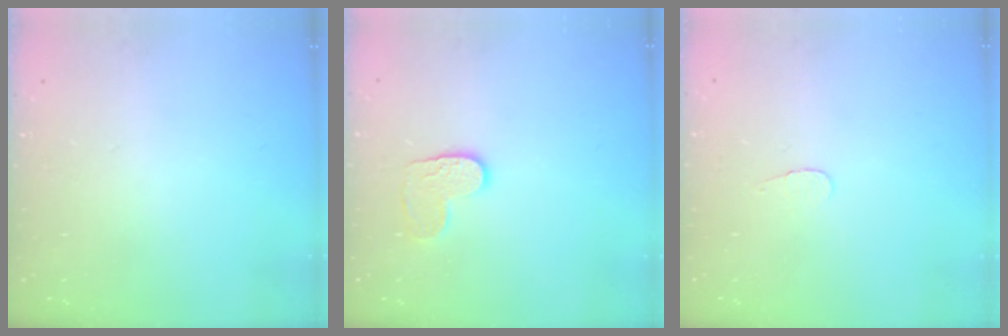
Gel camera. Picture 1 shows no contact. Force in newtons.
{"total": 6.6, "press": 6.6, "slide": 0.3}
{"total": 2.8, "press": 2.8, "slide": 0.3}